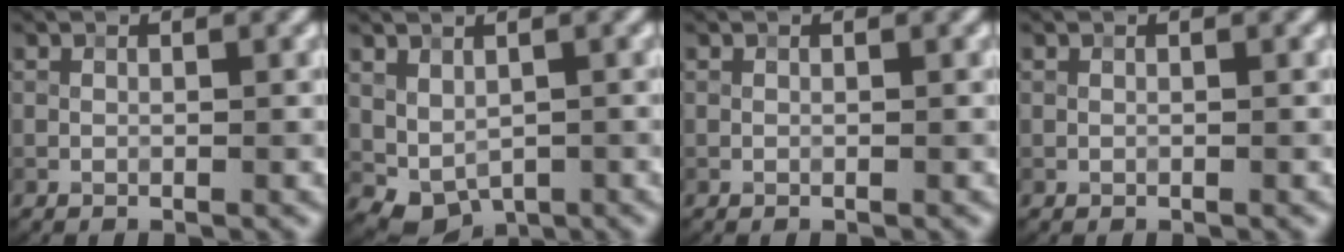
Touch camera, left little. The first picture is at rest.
{"total": 2.6, "force": [0.4, 1.9, 1.8], "torque": [-0.034, -0.014, 0.019]}
{"total": 0.0}
{"total": 0.0}